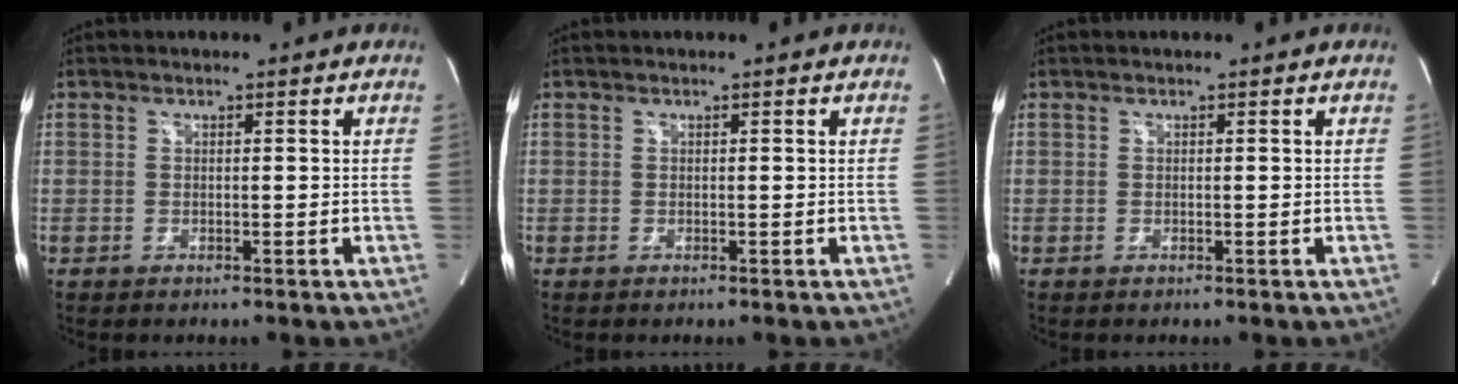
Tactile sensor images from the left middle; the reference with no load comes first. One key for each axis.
{"total": 0.0}
{"total": 0.0}